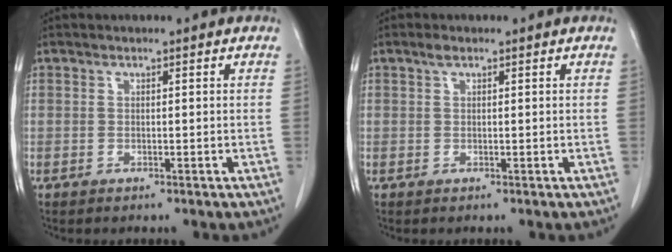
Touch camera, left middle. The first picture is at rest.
{"total": 0.9, "force": [0.6, 0.4, 0.5], "torque": [-0.011, 0.006, 0.009]}